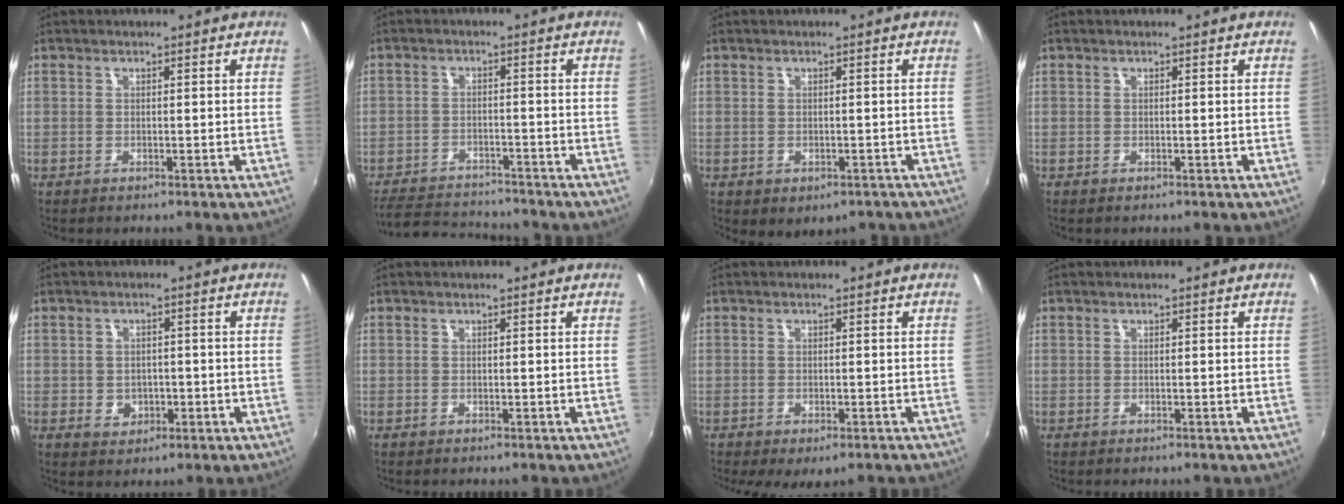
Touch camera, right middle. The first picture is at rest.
{"total": 9.5, "force": [-8.8, 2.6, 2.3], "torque": [-0.072, 0.011, -0.141]}
{"total": 3.7, "force": [-1.8, 2.5, 2.0], "torque": [-0.039, -0.016, -0.017]}
{"total": 0.0}
{"total": 4.3, "force": [-1.0, 3.7, 2.0], "torque": [-0.039, 0.001, -0.009]}
{"total": 0.0}
{"total": 4.3, "force": [-2.6, 1.9, 2.8], "torque": [-0.053, -0.025, -0.033]}
{"total": 0.0}